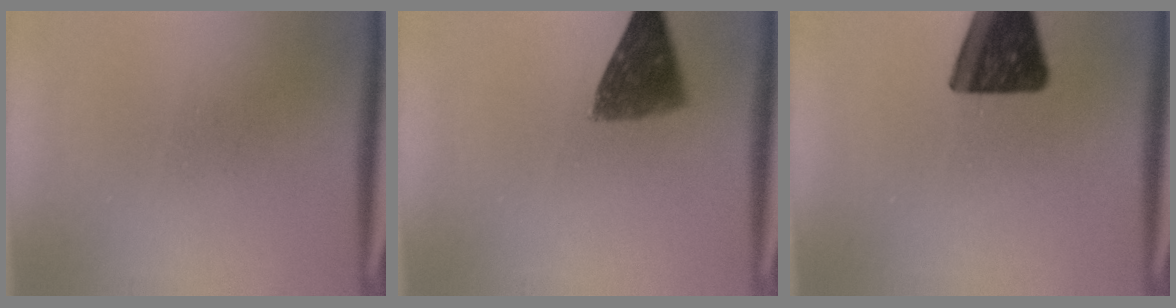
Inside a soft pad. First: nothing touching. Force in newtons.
{"total": 7.8}
{"total": 14.9}